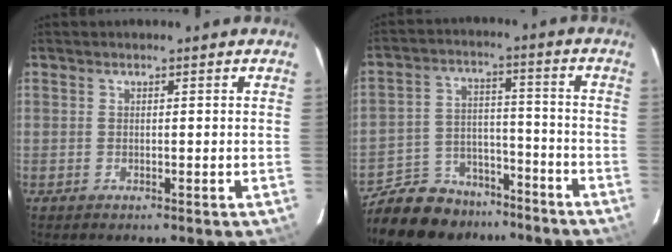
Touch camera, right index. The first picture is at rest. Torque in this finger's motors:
{"motor_torque": [-0.53, -0.83, -0.33, -0.19]}